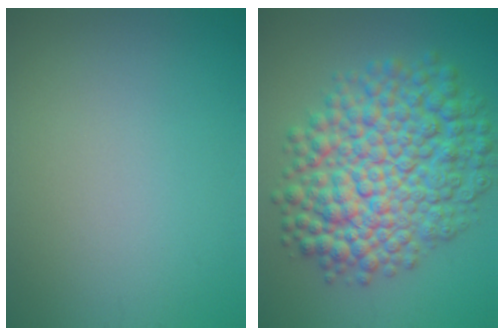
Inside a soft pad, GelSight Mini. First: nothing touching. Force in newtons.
{"total": 10.9, "press": 10.9, "slide": 0.2}